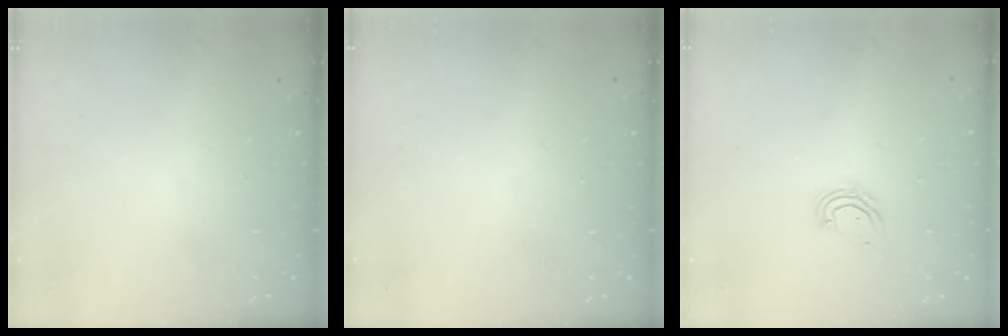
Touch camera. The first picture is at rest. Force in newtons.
{"total": 0.0}
{"total": 6.1, "press": 6.1, "slide": 0.5}